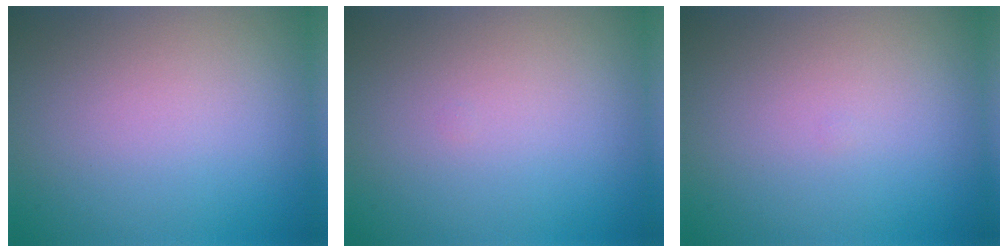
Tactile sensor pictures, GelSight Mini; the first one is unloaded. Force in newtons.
{"total": 0.0}
{"total": 0.0}